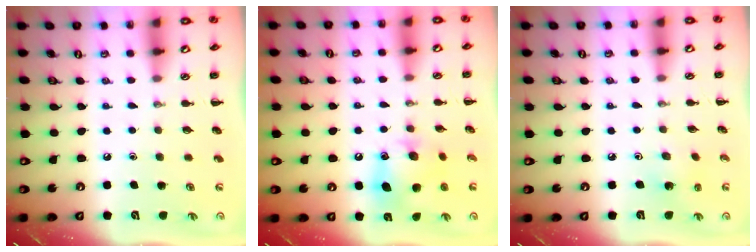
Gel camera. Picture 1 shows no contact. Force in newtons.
{"total": 11.7, "press": 11.6, "slide": 1.6}
{"total": 2.1, "press": 2.0, "slide": 0.7}